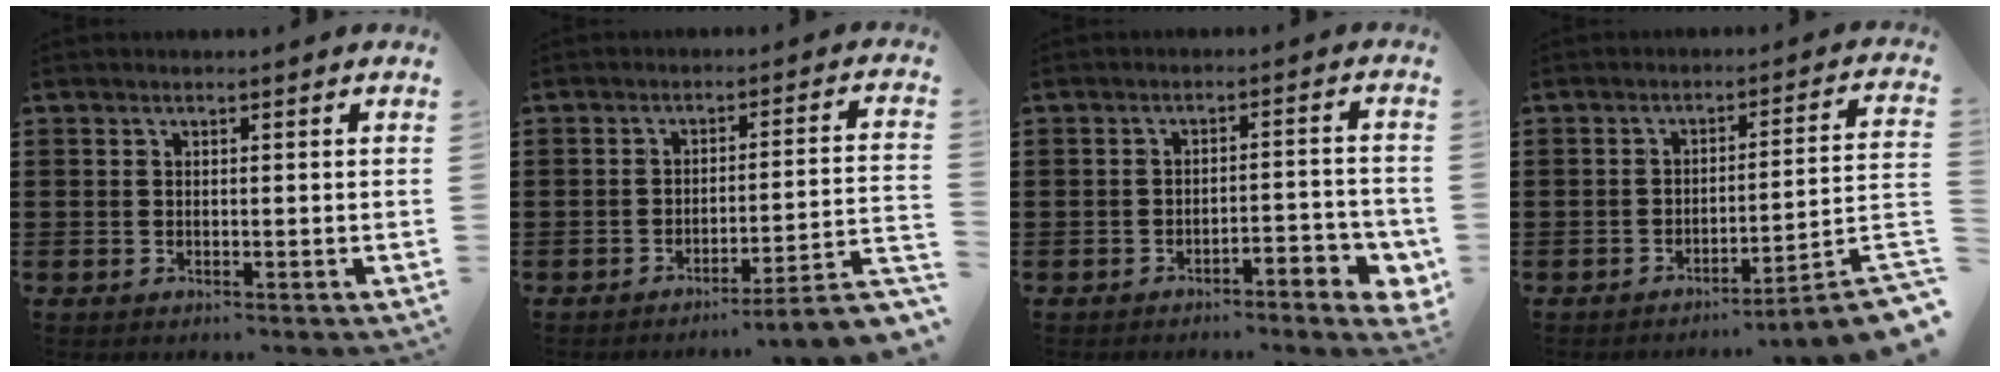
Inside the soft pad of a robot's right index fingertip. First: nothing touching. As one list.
[{"total": 4.6, "force": [-3.3, -0.5, 3.2], "torque": [-0.058, -0.027, -0.068]}, {"total": 3.5, "force": [-2.9, 0.4, 1.8], "torque": [-0.033, 0.004, -0.058]}, {"total": 4.3, "force": [-2.9, -0.7, 3.1], "torque": [-0.056, -0.031, -0.063]}]